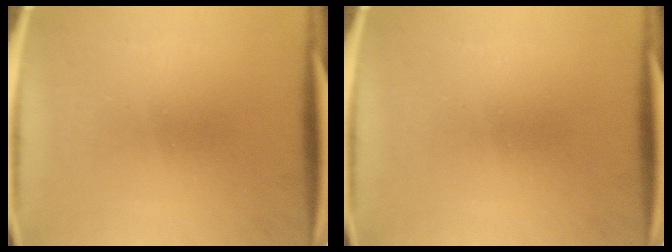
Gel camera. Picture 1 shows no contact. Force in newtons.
{"total": 0.0}